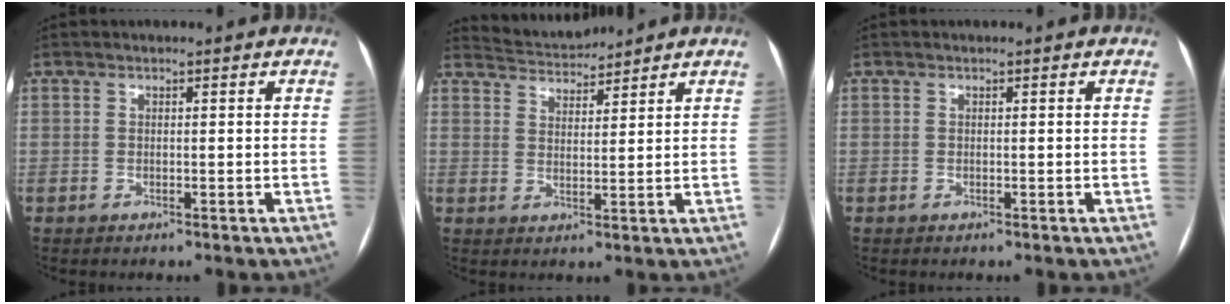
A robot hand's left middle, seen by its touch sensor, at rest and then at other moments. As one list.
[{"total": 4.6, "force": [4.6, 0.0, -0.6], "torque": [-0.001, 0.012, 0.085]}, {"total": 0.0}]